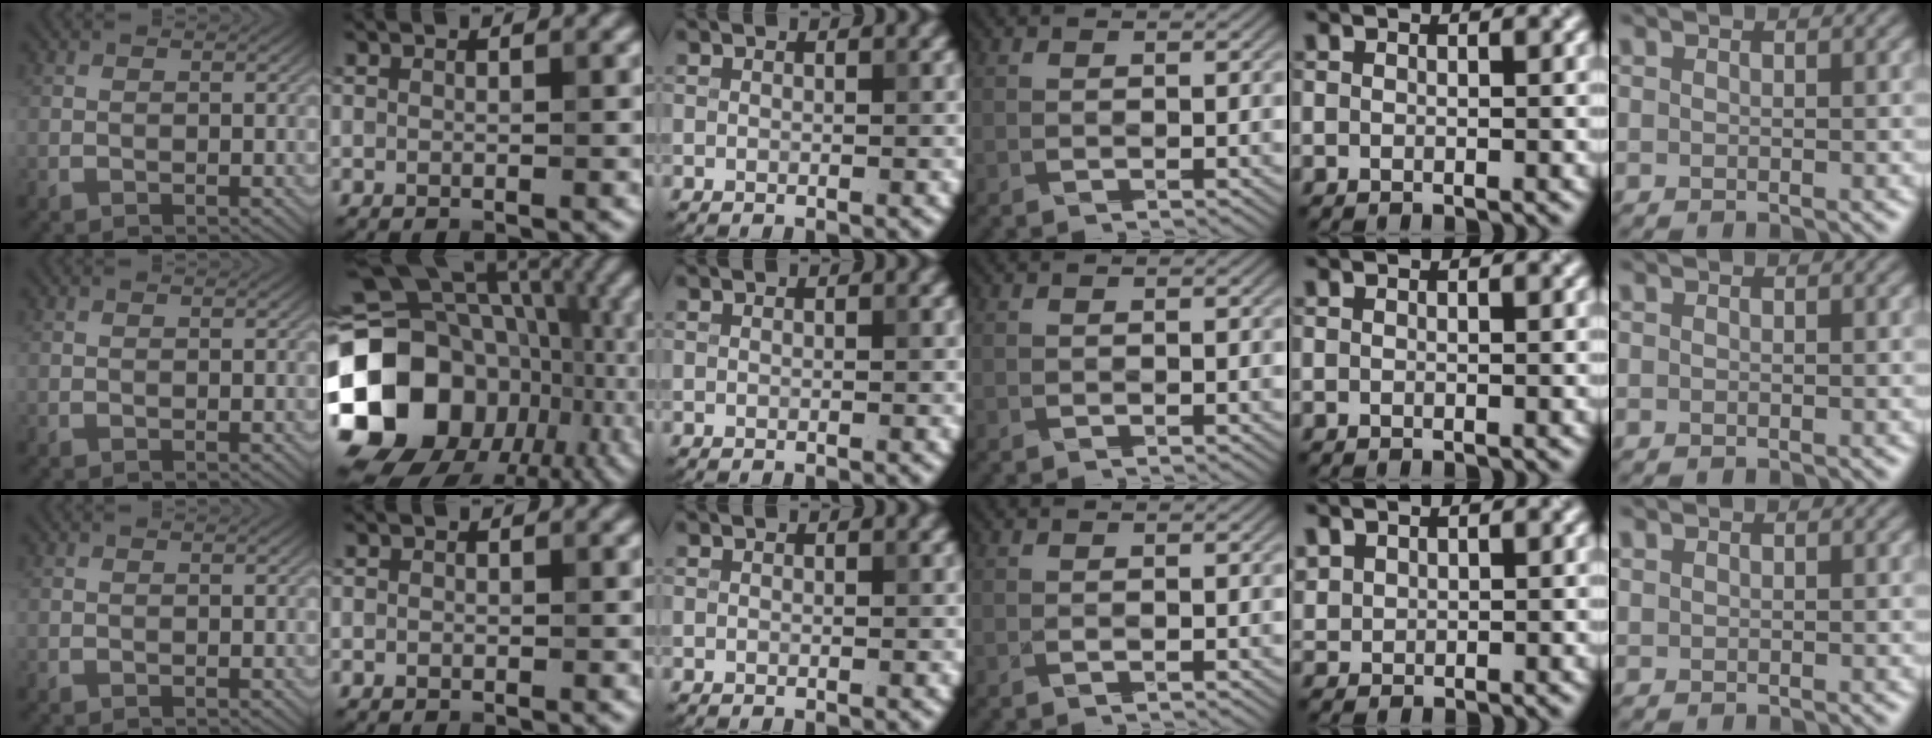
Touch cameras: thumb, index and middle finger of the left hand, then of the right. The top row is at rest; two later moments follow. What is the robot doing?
{"motion": "fold", "object": "aluminum foil"}